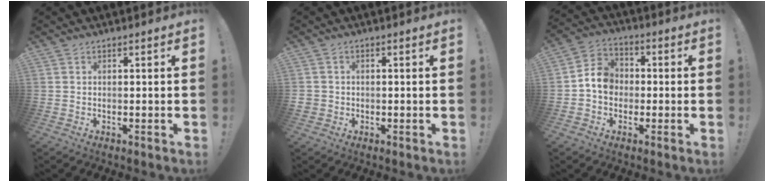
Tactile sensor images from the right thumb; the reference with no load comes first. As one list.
[{"total": 2.1, "force": [-0.3, 2.0, 0.6], "torque": [-0.013, 0.005, -0.003]}, {"total": 8.5, "force": [-1.1, 7.3, 4.2], "torque": [-0.062, 0.021, -0.016]}]